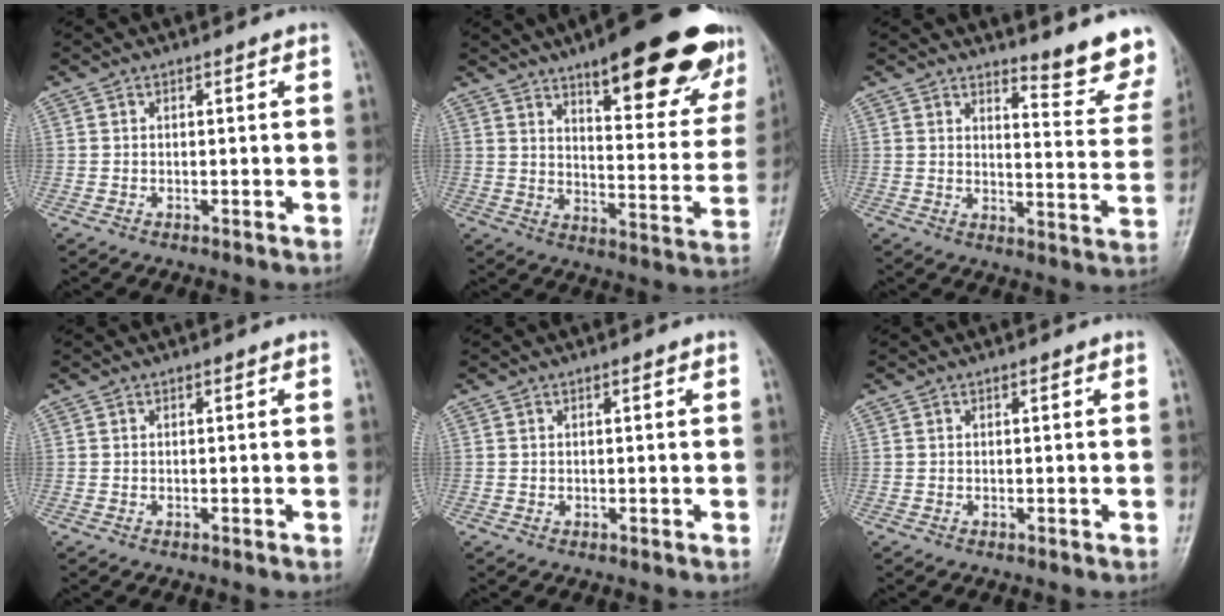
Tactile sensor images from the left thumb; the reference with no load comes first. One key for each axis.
{"total": 25.7, "fx": 16.2, "fy": 7.7, "fz": 18.4, "tx": -0.205, "ty": -0.062, "tz": 0.219}
{"total": 11.5, "fx": 10.4, "fy": 2.0, "fz": 4.4, "tx": -0.026, "ty": -0.110, "tz": 0.113}
{"total": 0.0}
{"total": 0.5, "fx": 0.2, "fy": 0.2, "fz": 0.4, "tx": -0.002, "ty": 0.001, "tz": 0.004}
{"total": 0.0}